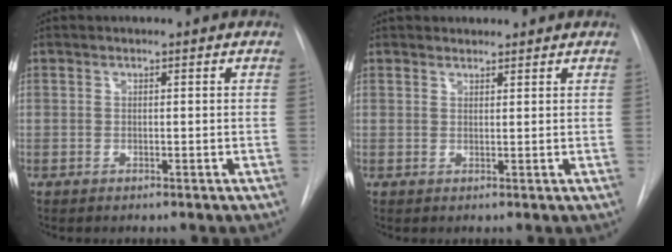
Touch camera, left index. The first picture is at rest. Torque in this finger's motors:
{"motor_torque": [0.87, -1.26, -0.05, 0.05]}